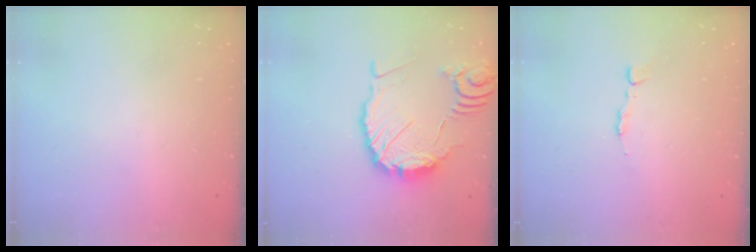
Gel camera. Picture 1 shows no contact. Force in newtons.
{"total": 11.9, "press": 11.8, "slide": 1.3}
{"total": 2.8, "press": 2.8, "slide": 0.4}